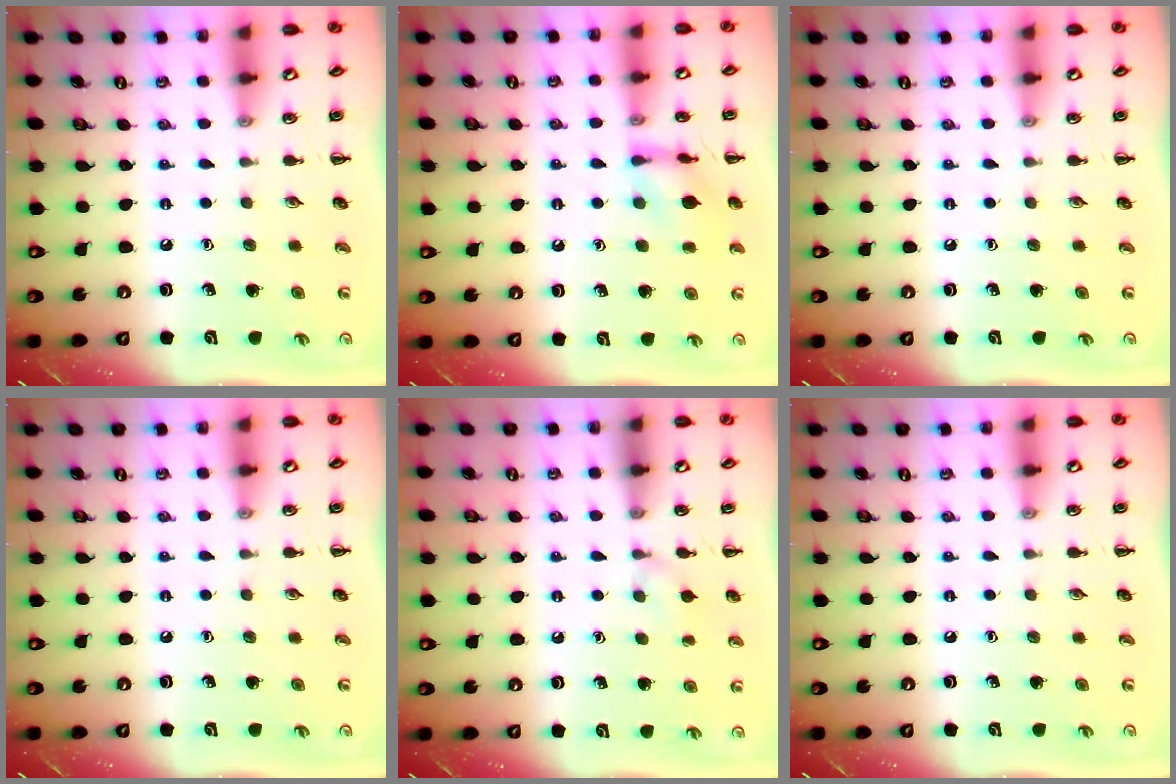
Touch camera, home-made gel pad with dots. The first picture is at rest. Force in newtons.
{"total": 10.0, "press": 10.0, "slide": 0.8}
{"total": 0.0}
{"total": 0.0}
{"total": 6.6, "press": 6.2, "slide": 2.3}
{"total": 0.0}